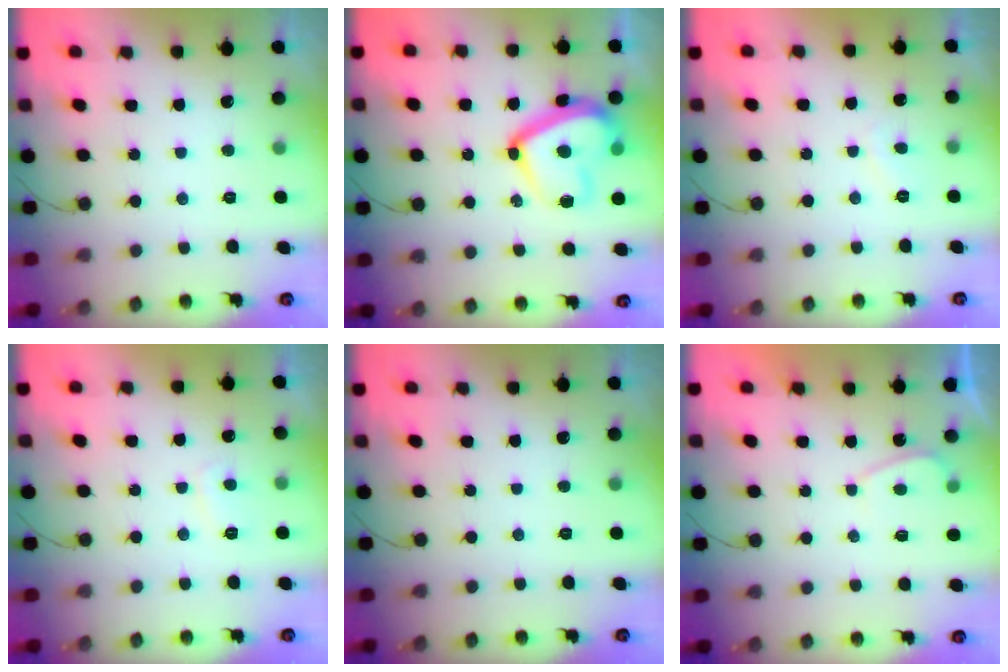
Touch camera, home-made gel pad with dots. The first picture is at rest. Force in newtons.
{"total": 17.2, "press": 17.1, "slide": 1.2}
{"total": 1.8, "press": 1.6, "slide": 0.6}
{"total": 2.8, "press": 2.7, "slide": 0.6}
{"total": 0.0}
{"total": 0.8, "press": 0.6, "slide": 0.5}